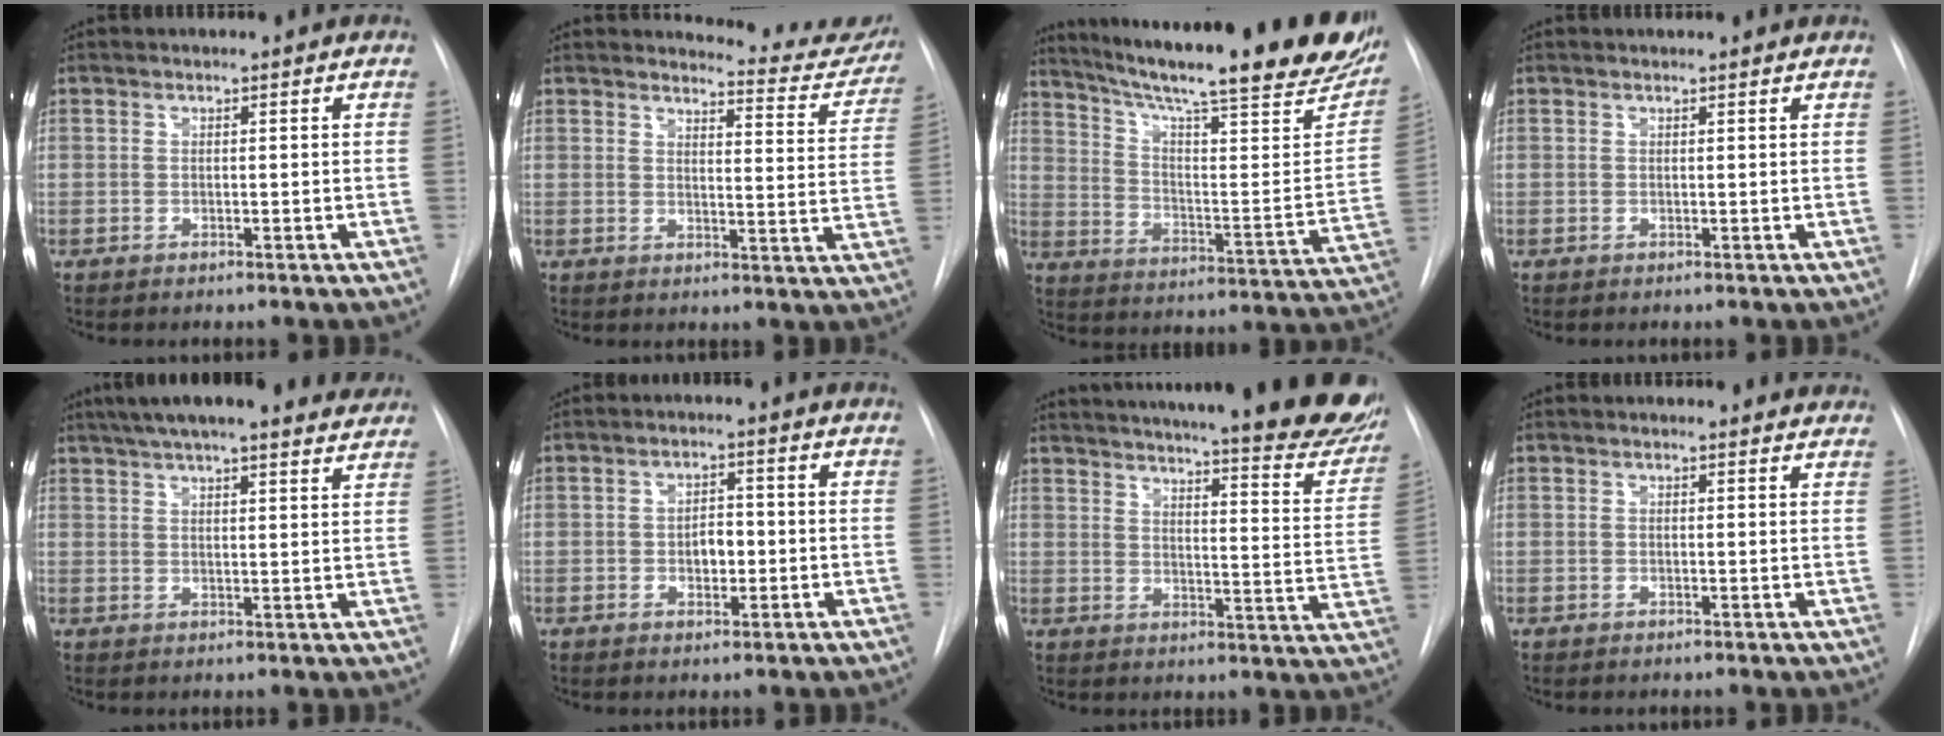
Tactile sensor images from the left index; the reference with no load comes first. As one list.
[{"total": 11.4, "force": [11.2, 1.6, 1.1], "torque": [0.008, -0.067, 0.107]}, {"total": 31.7, "force": [24.8, 4.2, 19.3], "torque": [-0.263, -0.054, 0.329]}, {"total": 1.6, "force": [1.6, 0.0, 0.2], "torque": [-0.008, 0.004, 0.016]}, {"total": 20.7, "force": [18.1, 3.5, 9.5], "torque": [-0.153, 0.024, 0.229]}, {"total": 3.4, "force": [-0.5, 2.0, 2.7], "torque": [-0.038, 0.004, -0.006]}, {"total": 32.6, "force": [27.9, 4.3, 16.1], "torque": [-0.210, -0.084, 0.334]}, {"total": 4.0, "force": [3.9, 0.8, 0.6], "torque": [-0.005, -0.005, 0.024]}]